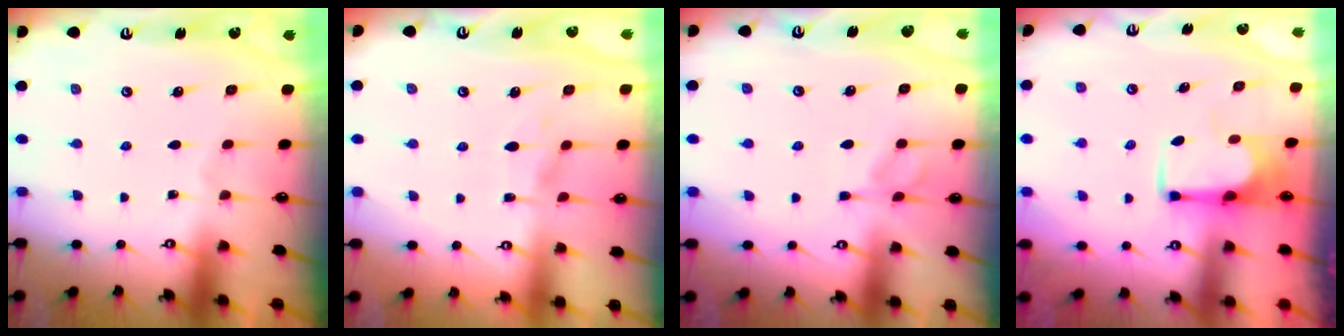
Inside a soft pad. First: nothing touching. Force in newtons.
{"total": 2.0, "press": 1.7, "slide": 1.0}
{"total": 4.8, "press": 4.8, "slide": 0.8}
{"total": 3.4, "press": 3.4, "slide": 0.5}